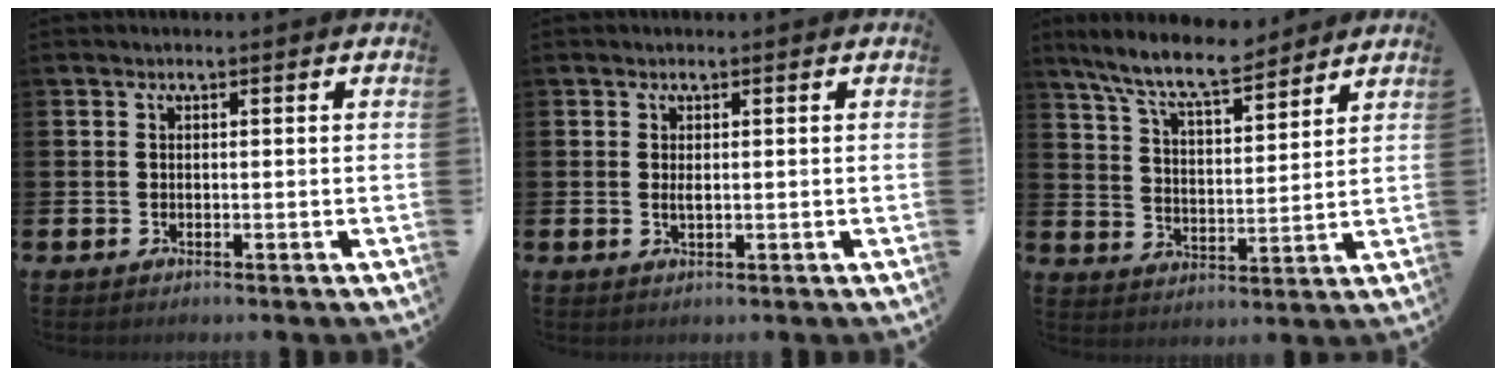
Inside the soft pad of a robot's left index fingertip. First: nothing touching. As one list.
[{"total": 0.9, "force": [0.2, 0.3, 0.8], "torque": [-0.009, -0.002, 0.002]}, {"total": 9.5, "force": [8.5, 1.6, 3.9], "torque": [-0.104, -0.041, 0.155]}]